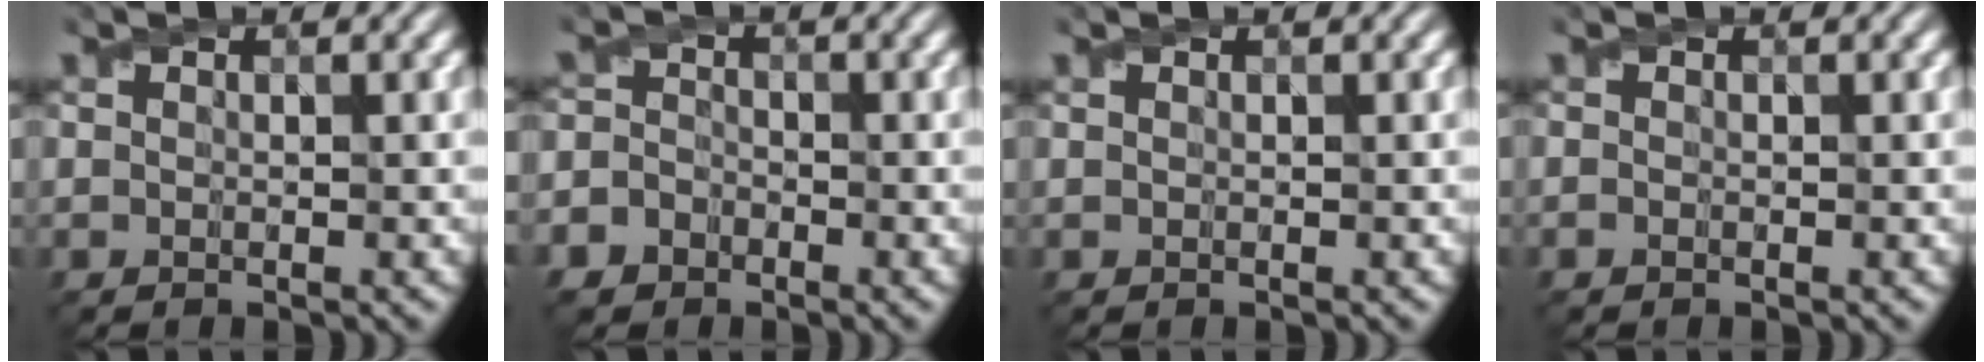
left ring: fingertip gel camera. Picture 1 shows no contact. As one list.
[{"total": 4.6, "force": [-2.7, 3.5, 1.1], "torque": [-0.004, -0.005, -0.058]}, {"total": 0.0}, {"total": 0.0}]